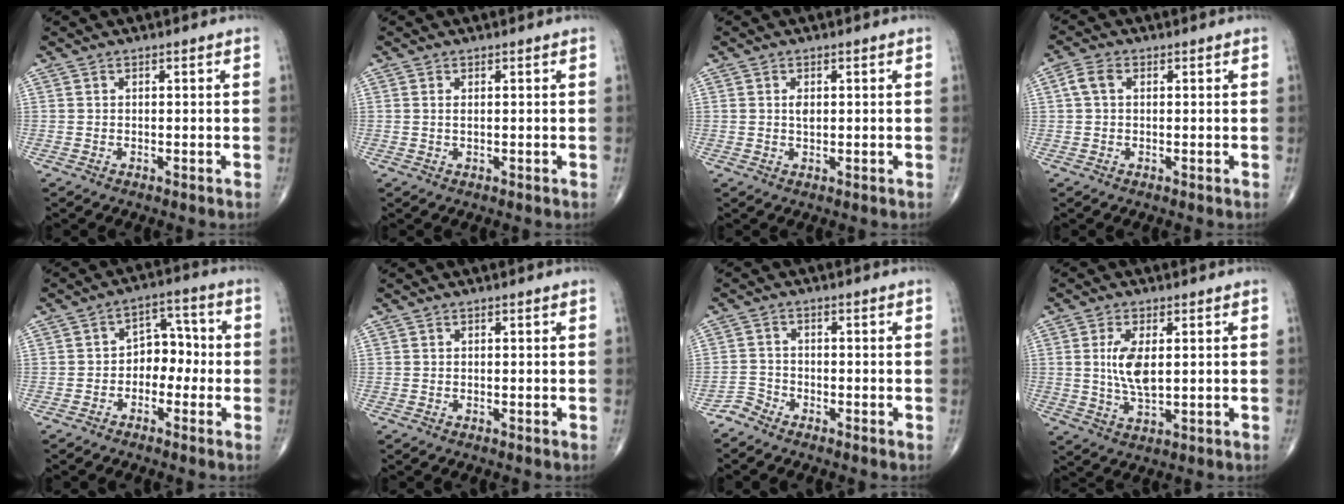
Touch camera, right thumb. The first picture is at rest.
{"total": 0.9, "force": [0.2, 0.3, 0.8], "torque": [-0.018, -0.001, 0.006]}
{"total": 1.7, "force": [0.3, 0.9, 1.4], "torque": [-0.024, -0.002, 0.007]}
{"total": 3.1, "force": [0.6, 2.0, 2.2], "torque": [-0.050, 0.011, 0.012]}
{"total": 6.5, "force": [-1.4, 4.8, 4.2], "torque": [-0.027, 0.035, -0.035]}
{"total": 0.0}
{"total": 2.3, "force": [-2.2, 0.7, -0.2], "torque": [0.008, -0.003, -0.050]}
{"total": 7.2, "force": [1.1, 3.1, 6.4], "torque": [-0.128, -0.012, 0.024]}